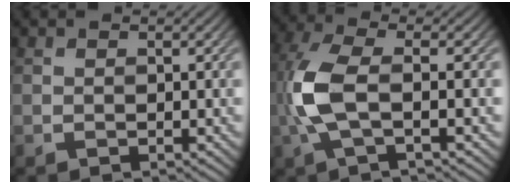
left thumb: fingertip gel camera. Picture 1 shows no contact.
{"total": 7.3, "force": [-0.9, 2.5, 6.8], "torque": [-0.170, 0.007, -0.025]}